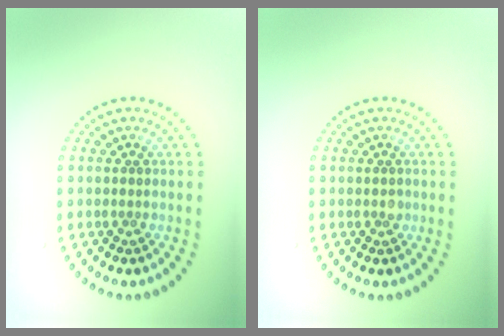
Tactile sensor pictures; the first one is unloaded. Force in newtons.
{"total": 0.5, "press": 0.5, "slide": 0.3}